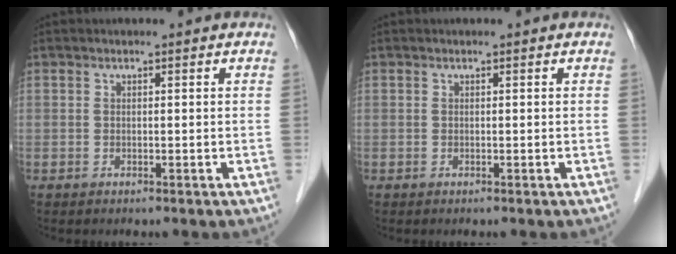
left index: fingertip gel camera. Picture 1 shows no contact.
{"total": 0.0}